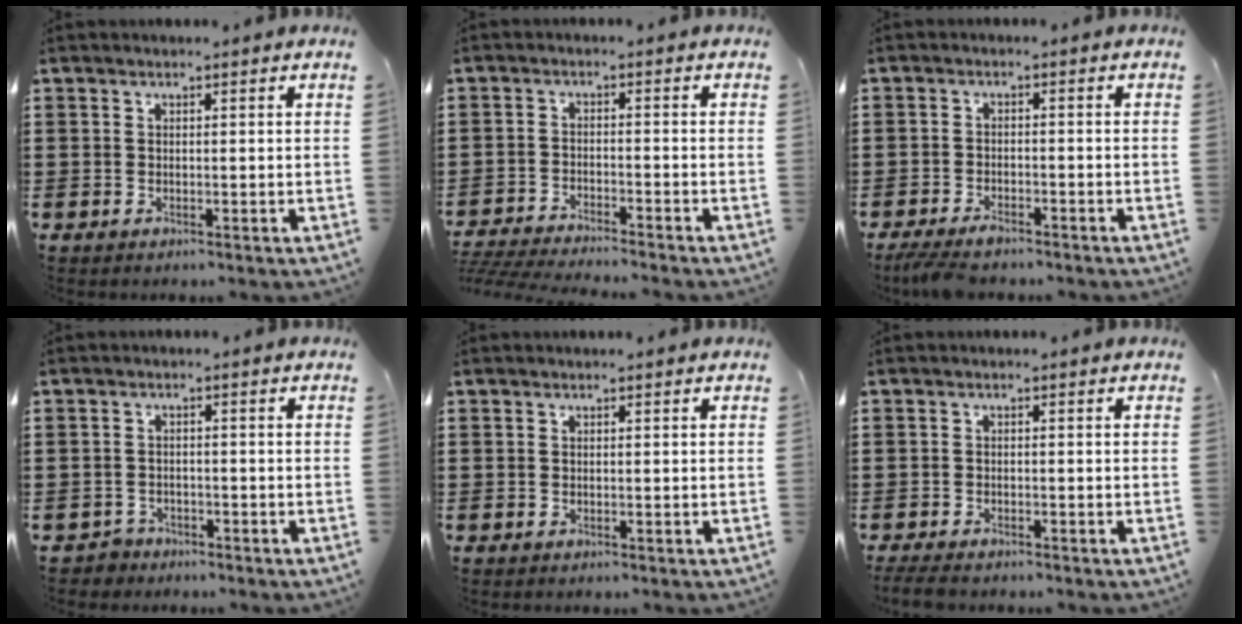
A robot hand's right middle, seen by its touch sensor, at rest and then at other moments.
{"total": 3.6, "force": [-3.5, -0.3, 0.6], "torque": [-0.027, -0.011, -0.078]}
{"total": 2.8, "force": [-2.6, 0.5, 0.9], "torque": [-0.025, 0.000, -0.055]}
{"total": 2.3, "force": [-2.1, 0.8, -0.2], "torque": [-0.005, 0.001, -0.049]}
{"total": 0.0}
{"total": 1.8, "force": [-1.7, 0.3, 0.6], "torque": [-0.021, -0.001, -0.036]}